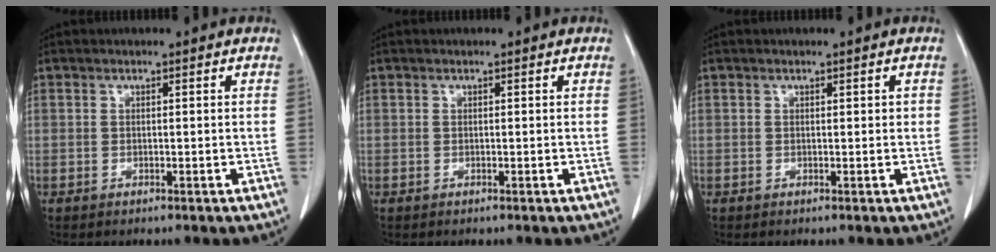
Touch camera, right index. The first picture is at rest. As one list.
[{"total": 0.0}, {"total": 0.7, "force": [0.2, 0.3, 0.5], "torque": [-0.005, 0.003, 0.004]}]